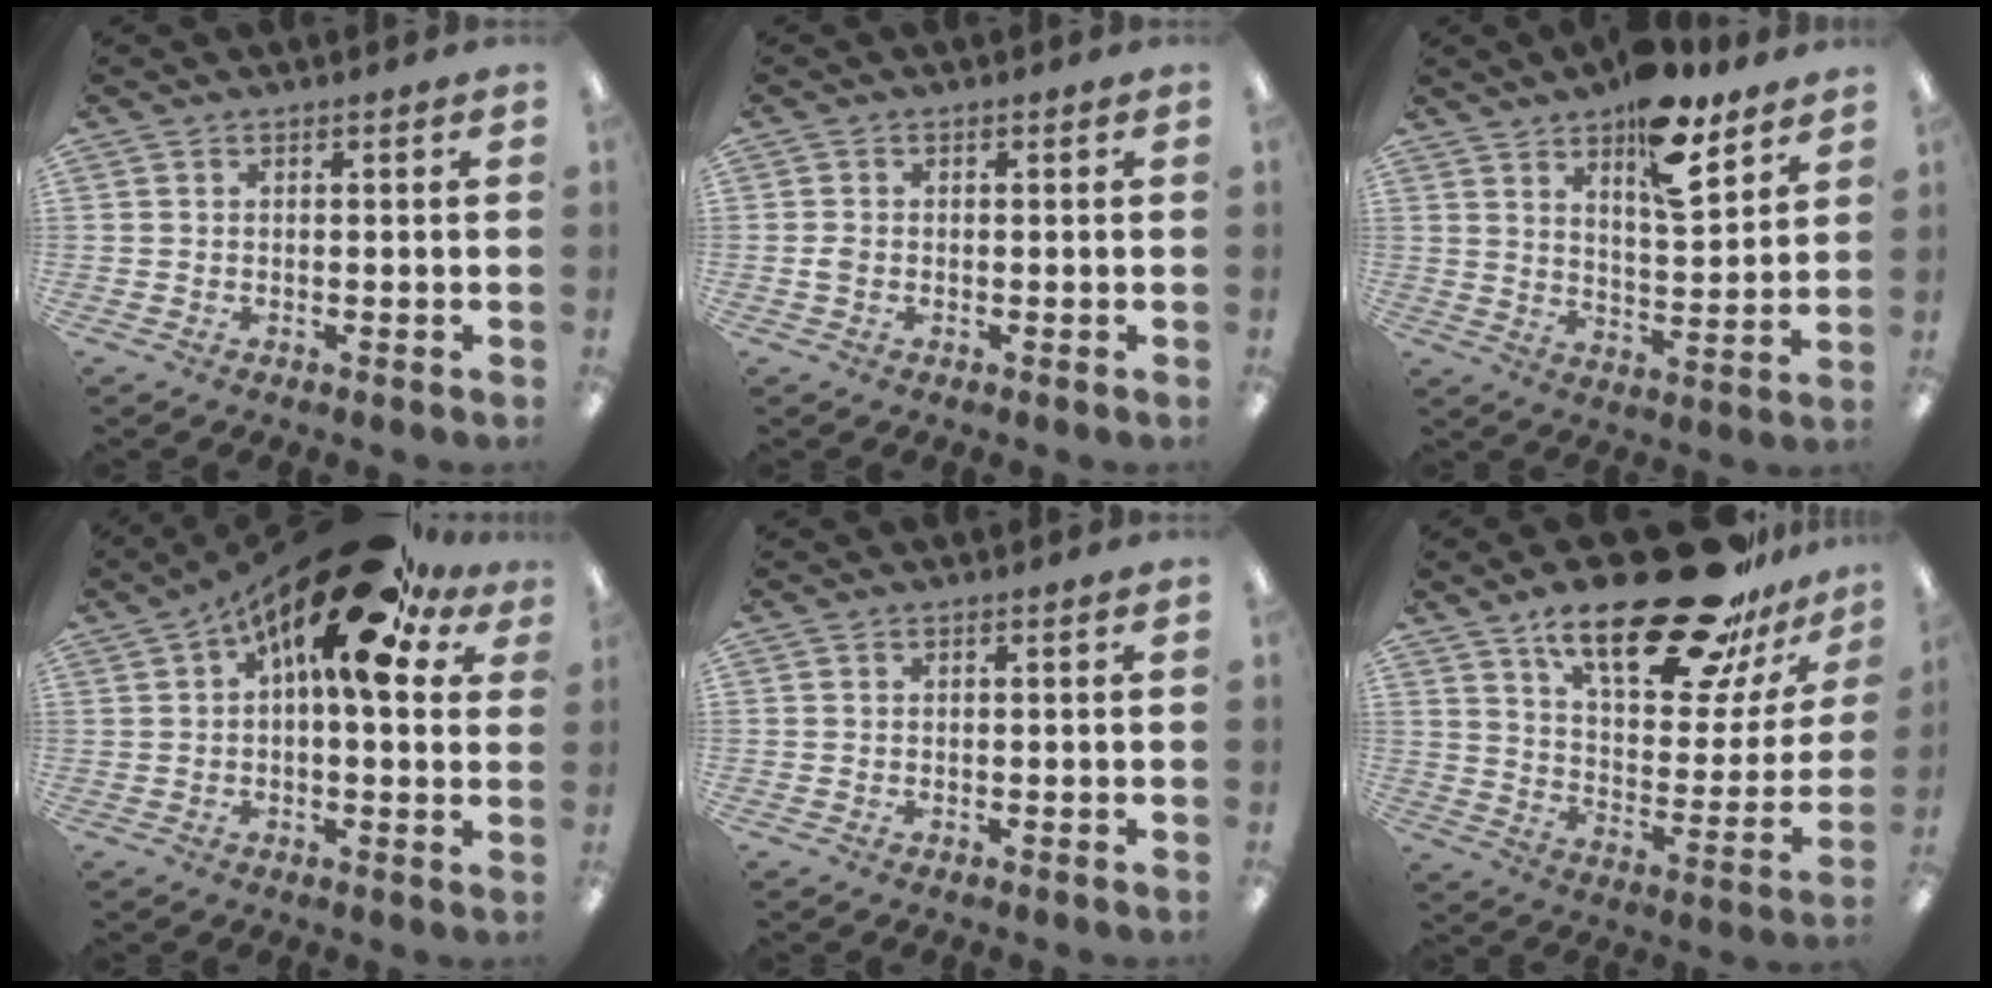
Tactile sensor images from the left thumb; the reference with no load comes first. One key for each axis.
{"total": 1.6, "fx": -0.2, "fy": 1.1, "fz": 1.0, "tx": -0.019, "ty": 0.004, "tz": -0.006}
{"total": 13.7, "fx": 9.7, "fy": 5.0, "fz": 8.3, "tx": -0.113, "ty": -0.057, "tz": 0.163}
{"total": 20.1, "fx": 10.0, "fy": 7.0, "fz": 16.0, "tx": -0.237, "ty": -0.050, "tz": 0.159}
{"total": 0.0}
{"total": 27.4, "fx": 19.6, "fy": 9.6, "fz": 16.6, "tx": -0.241, "ty": -0.122, "tz": 0.319}